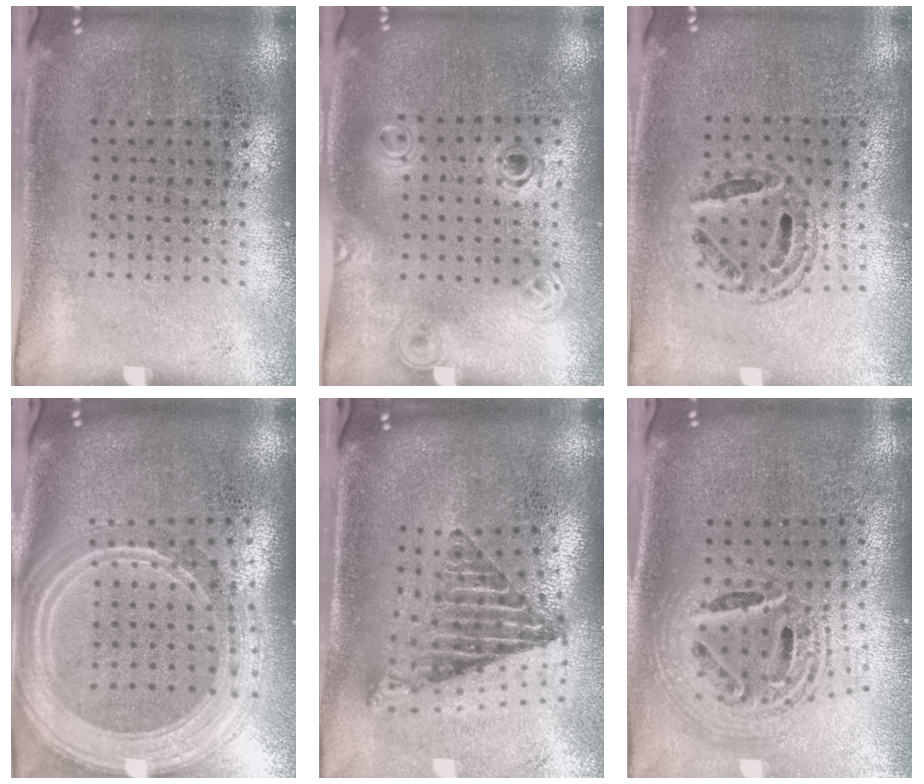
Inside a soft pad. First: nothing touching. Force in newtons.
{"total": 1.2, "press": 1.1, "slide": 0.5}
{"total": 0.8, "press": 0.8, "slide": 0.1}
{"total": 2.9, "press": 2.3, "slide": 1.7}
{"total": 2.6, "press": 1.7, "slide": 1.9}
{"total": 2.4, "press": 1.8, "slide": 1.6}